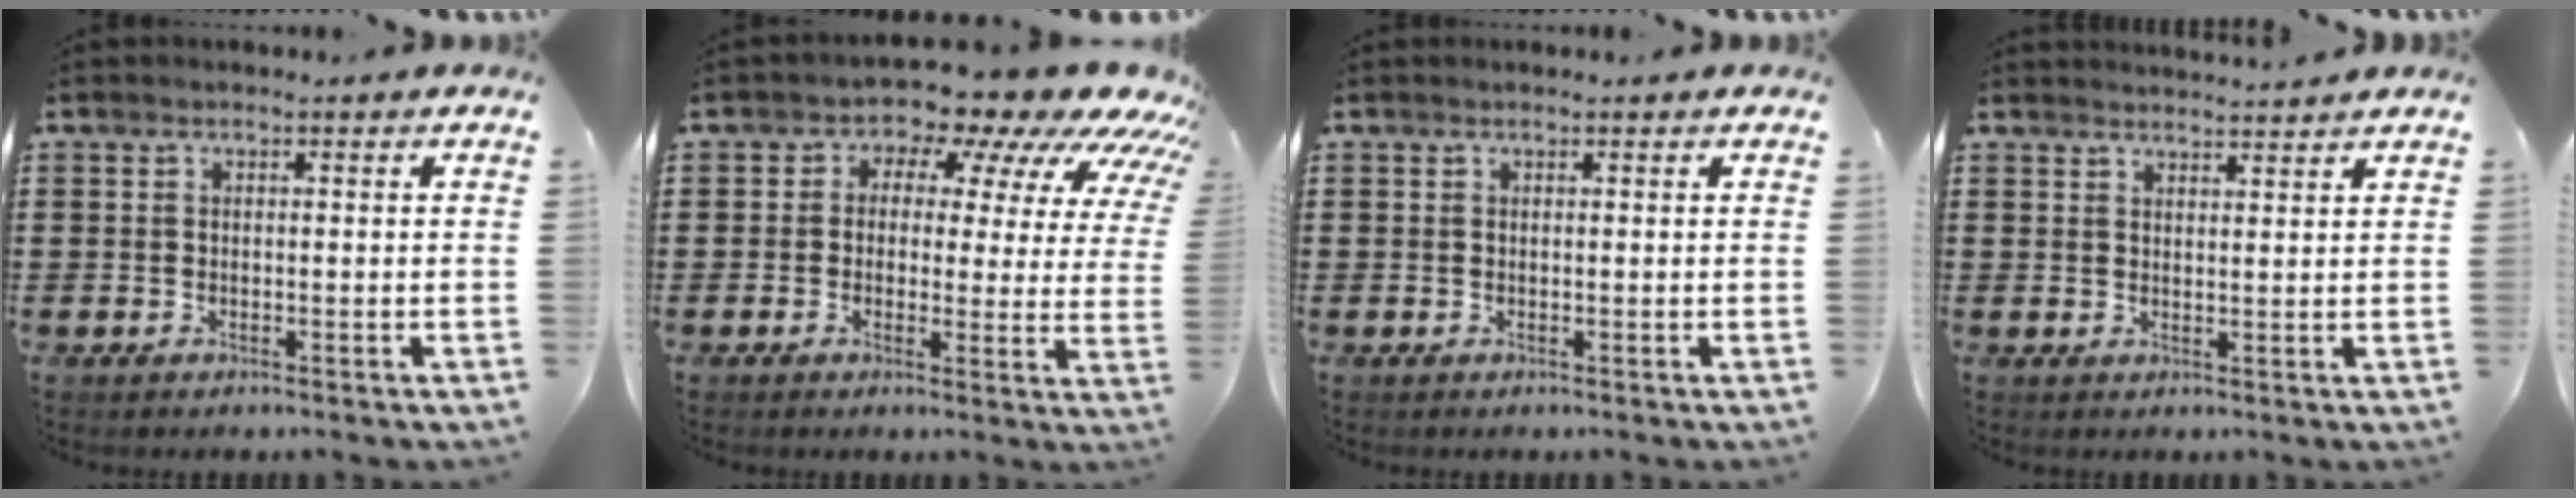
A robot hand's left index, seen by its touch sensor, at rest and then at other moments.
{"total": 7.2, "force": [5.6, 3.4, 3.0], "torque": [-0.061, -0.052, 0.088]}
{"total": 0.0}
{"total": 2.2, "force": [2.2, -0.2, 0.0], "torque": [-0.005, -0.006, 0.043]}